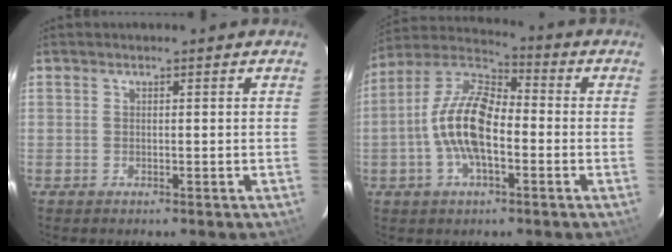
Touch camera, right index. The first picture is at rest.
{"total": 13.5, "force": [-2.7, 6.2, 11.6], "torque": [-0.239, 0.014, -0.059]}